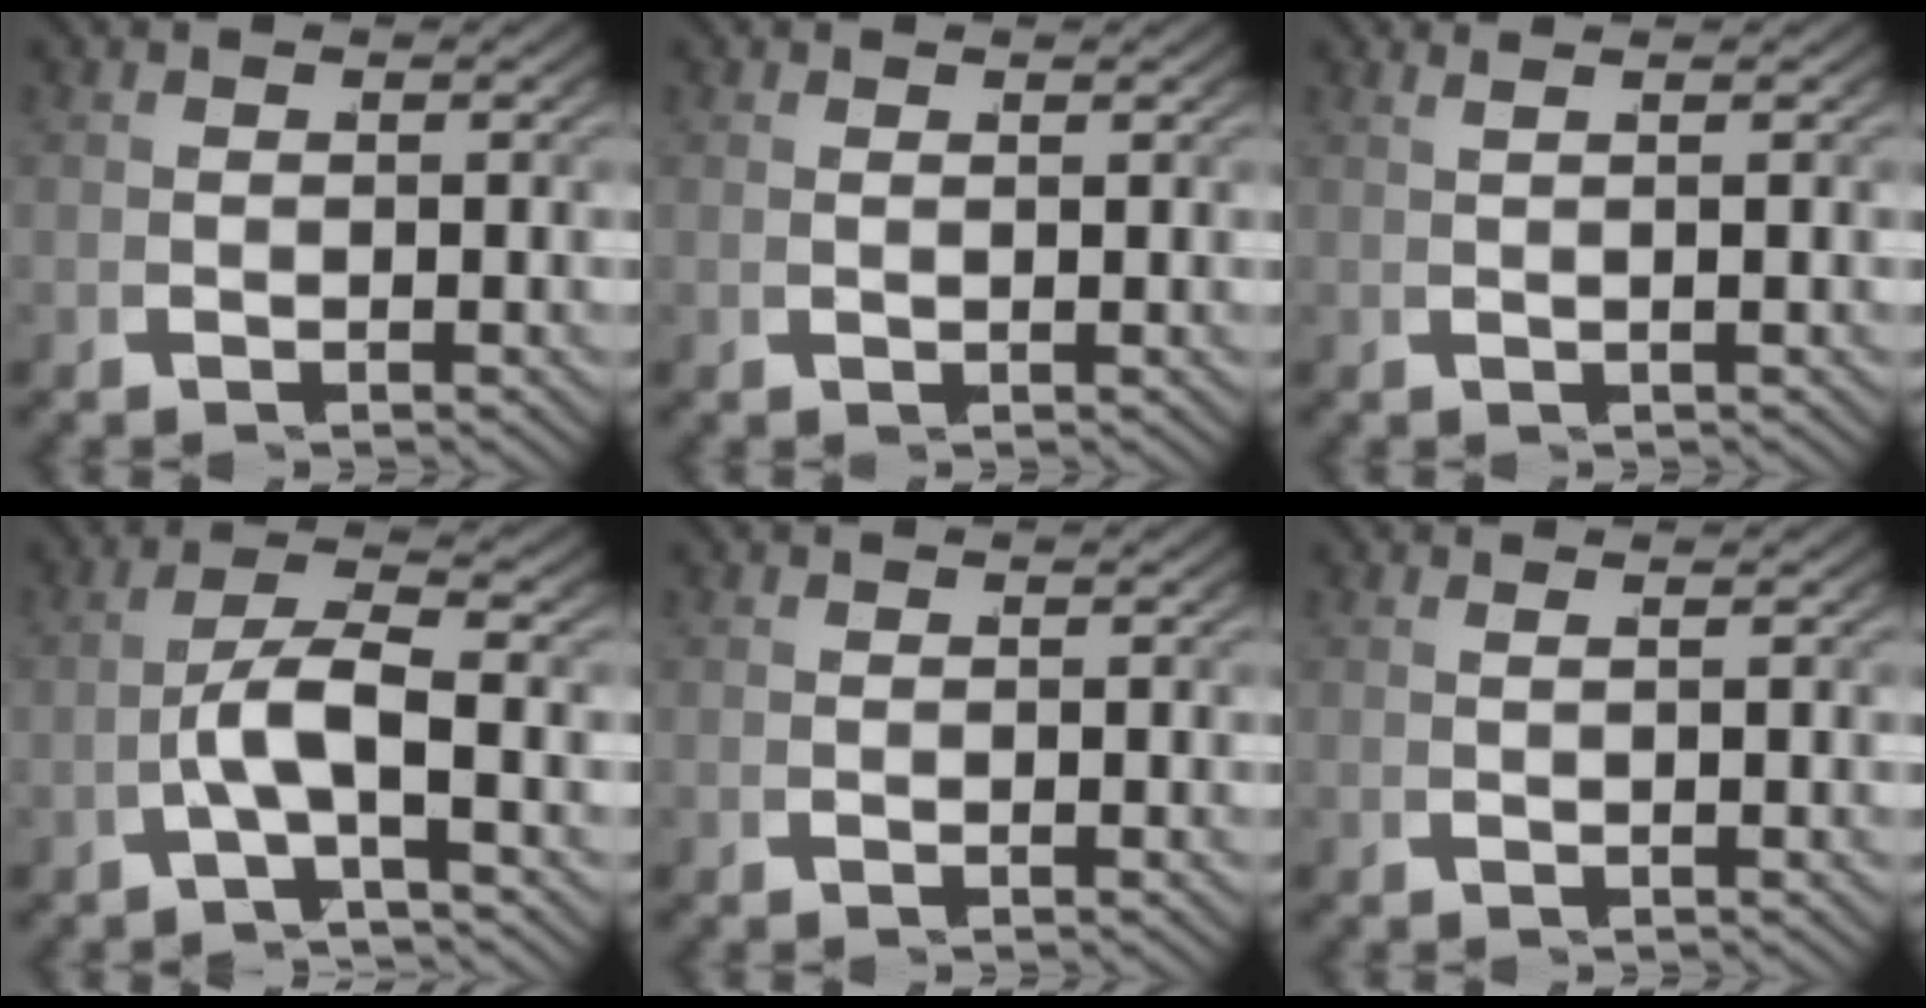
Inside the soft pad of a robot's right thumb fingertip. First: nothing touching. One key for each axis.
{"total": 0.6, "fx": 0.6, "fy": -0.2, "fz": 0.0, "tx": -0.002, "ty": 0.004, "tz": 0.012}
{"total": 1.9, "fx": 1.3, "fy": -0.3, "fz": 1.3, "tx": -0.019, "ty": 0.014, "tz": 0.020}
{"total": 4.3, "fx": -0.7, "fy": 1.3, "fz": 4.1, "tx": -0.088, "ty": -0.005, "tz": -0.011}
{"total": 0.0}
{"total": 0.7, "fx": 0.4, "fy": -0.3, "fz": 0.5, "tx": -0.011, "ty": 0.005, "tz": 0.008}